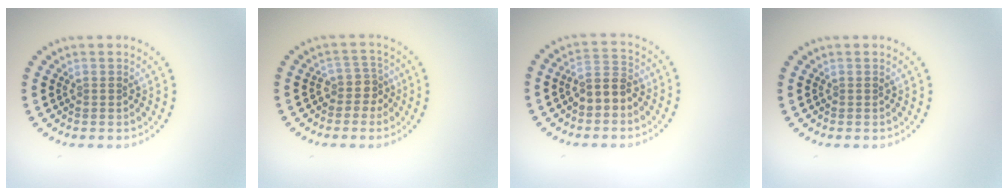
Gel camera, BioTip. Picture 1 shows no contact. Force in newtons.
{"total": 2.3, "press": 1.7, "slide": 1.5}
{"total": 2.9, "press": 2.7, "slide": 1.1}
{"total": 0.0}